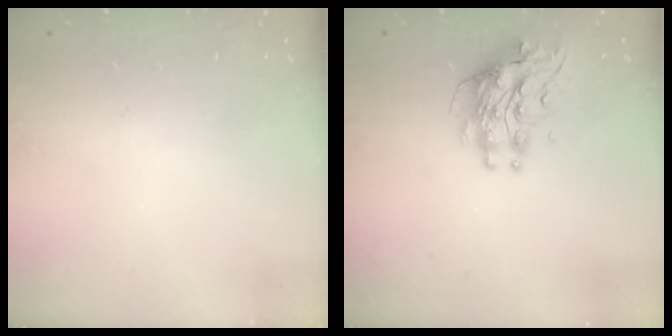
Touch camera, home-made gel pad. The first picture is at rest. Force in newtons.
{"total": 9.0, "press": 9.0, "slide": 0.9}